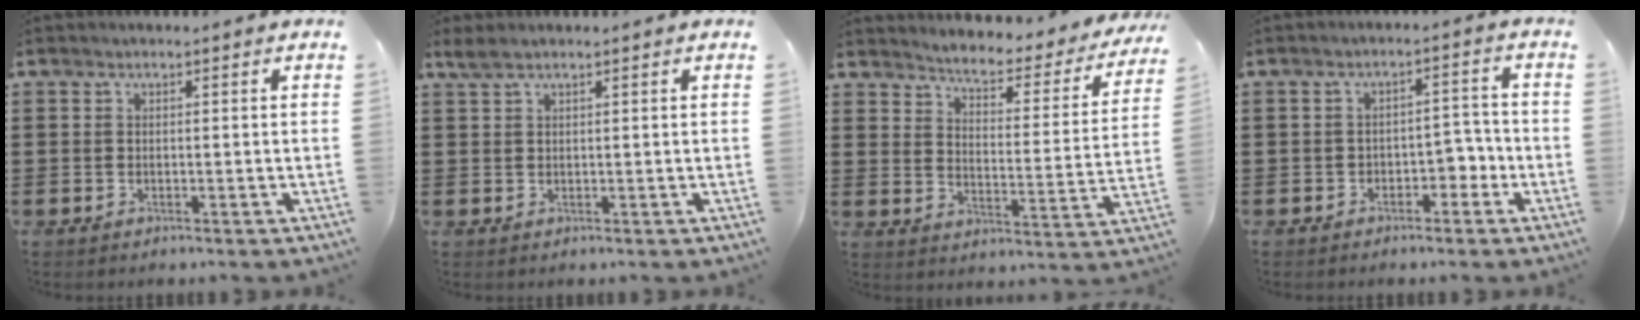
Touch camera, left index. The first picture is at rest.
{"total": 1.7, "force": [1.2, 0.2, 1.1], "torque": [-0.025, 0.001, 0.023]}
{"total": 4.0, "force": [3.9, 0.1, 1.1], "torque": [-0.036, -0.039, 0.055]}
{"total": 3.7, "force": [-2.1, 2.1, 2.2], "torque": [-0.042, 0.009, -0.044]}